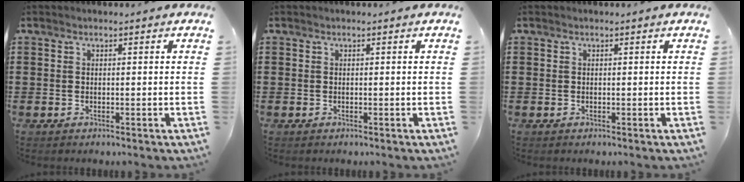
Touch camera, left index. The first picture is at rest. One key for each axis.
{"total": 0.0}
{"total": 0.0}